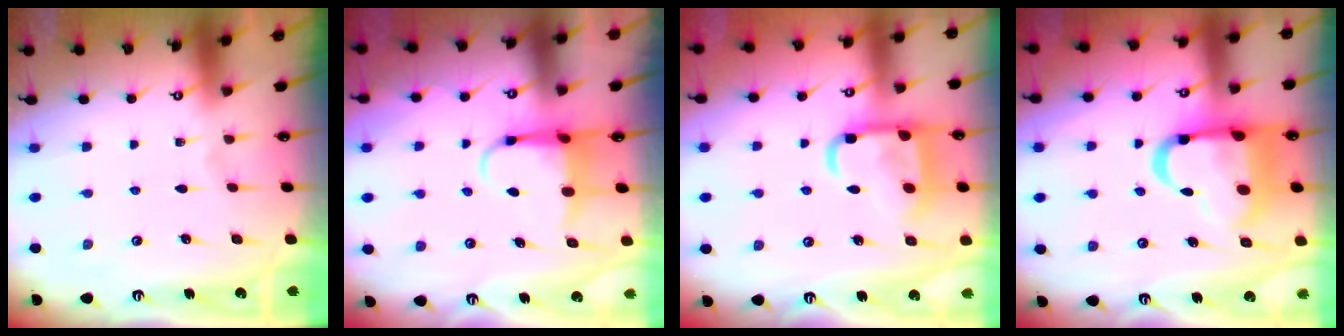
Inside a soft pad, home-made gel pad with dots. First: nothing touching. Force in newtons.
{"total": 5.2, "press": 5.1, "slide": 1.0}
{"total": 14.5, "press": 14.5, "slide": 1.4}
{"total": 17.2, "press": 17.1, "slide": 1.9}